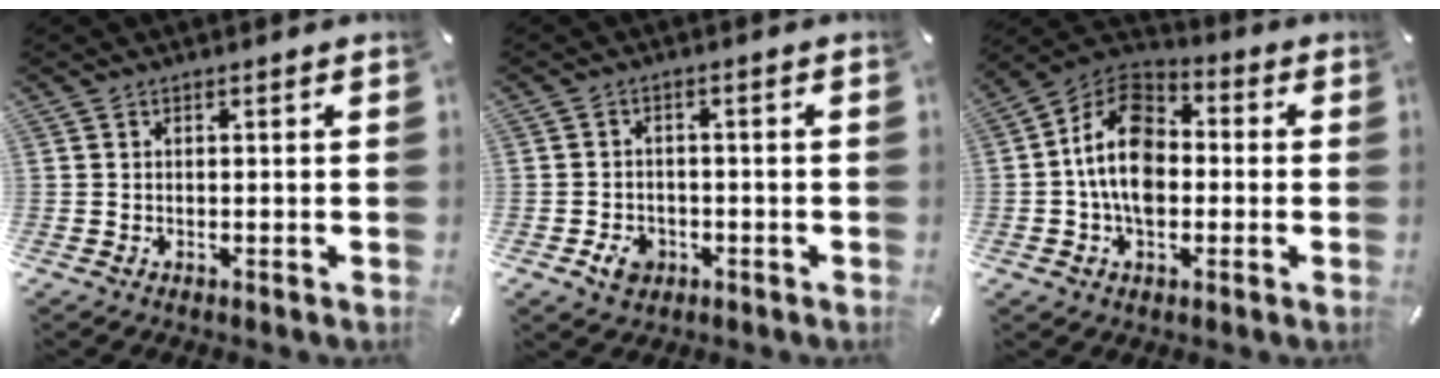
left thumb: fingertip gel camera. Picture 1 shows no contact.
{"total": 4.6, "force": [-2.2, 3.6, 1.9], "torque": [-0.034, 0.004, -0.041]}
{"total": 13.8, "force": [-1.8, 9.7, 9.6], "torque": [-0.194, 0.015, -0.038]}